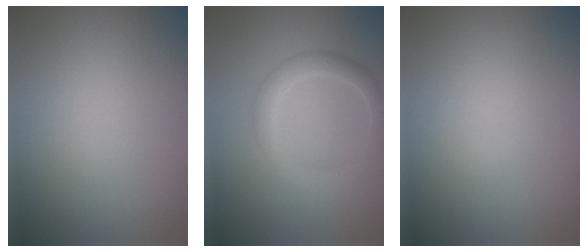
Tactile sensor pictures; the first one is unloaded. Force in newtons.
{"total": 2.8, "press": 2.8, "slide": 0.0}
{"total": 0.0}